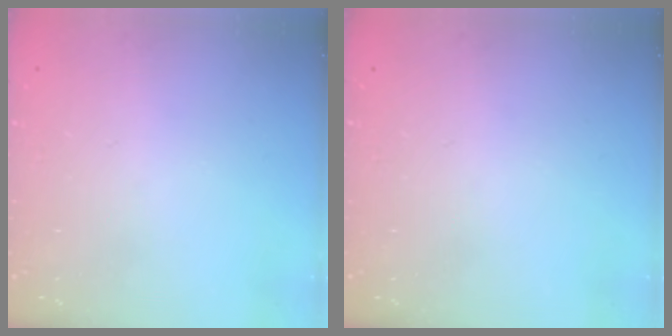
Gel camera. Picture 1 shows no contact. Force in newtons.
{"total": 0.0}